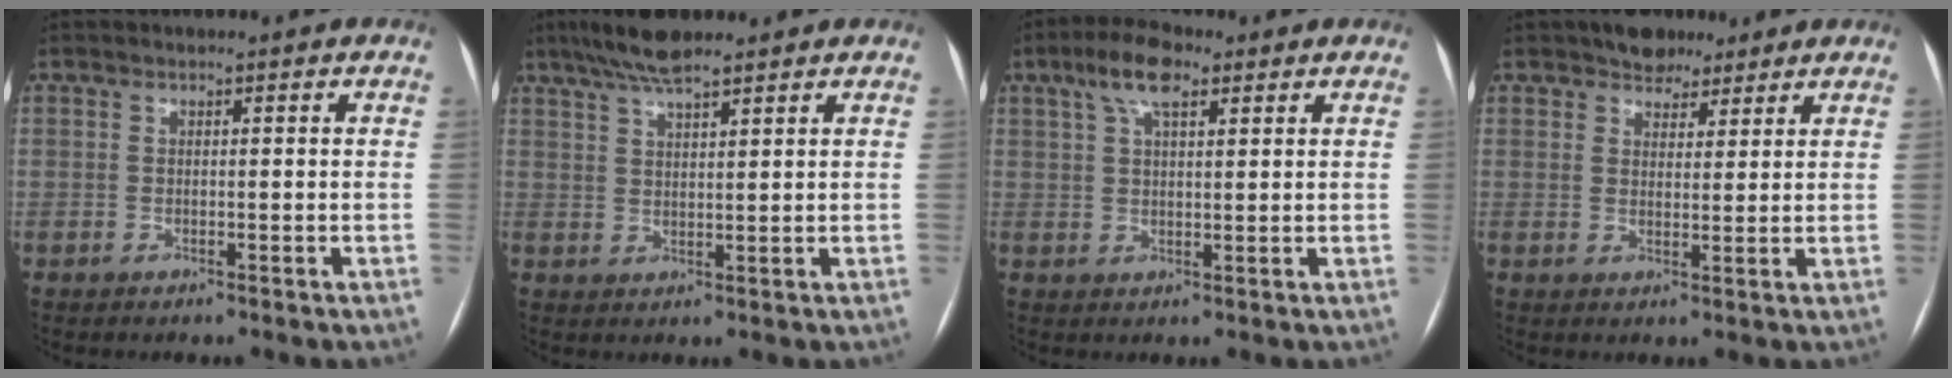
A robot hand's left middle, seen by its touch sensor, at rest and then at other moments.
{"total": 6.3, "force": [5.0, 0.8, 3.7], "torque": [-0.071, 0.021, 0.091]}
{"total": 6.5, "force": [3.6, 2.2, 4.9], "torque": [-0.099, 0.021, 0.063]}
{"total": 4.7, "force": [3.6, 2.8, 1.4], "torque": [-0.016, 0.009, 0.057]}